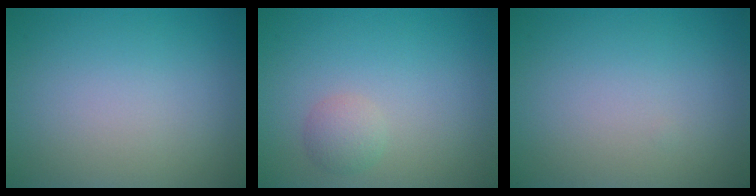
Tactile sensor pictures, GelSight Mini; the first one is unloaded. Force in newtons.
{"total": 1.6, "press": 1.6, "slide": 0.0}
{"total": 0.0}